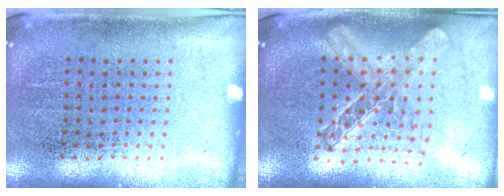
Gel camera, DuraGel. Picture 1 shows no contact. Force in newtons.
{"total": 2.1, "press": 1.8, "slide": 1.2}